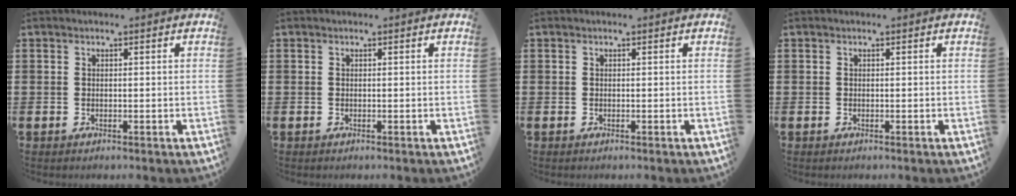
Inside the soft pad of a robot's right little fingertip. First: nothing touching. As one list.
[{"total": 0.0}, {"total": 0.0}, {"total": 0.0}]